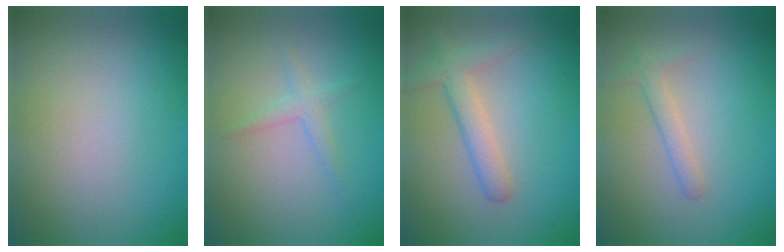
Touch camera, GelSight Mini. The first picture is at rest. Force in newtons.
{"total": 1.4, "press": 1.4, "slide": 0.0}
{"total": 2.8, "press": 2.8, "slide": 0.1}
{"total": 1.6, "press": 1.6, "slide": 0.1}